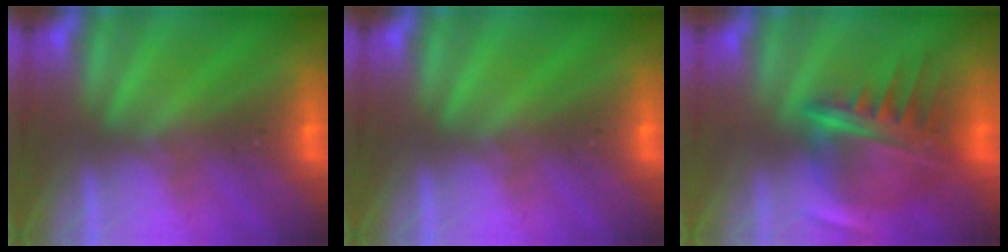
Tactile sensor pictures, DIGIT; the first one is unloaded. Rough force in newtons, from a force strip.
{"total": 0.0}
{"total": 5.8}